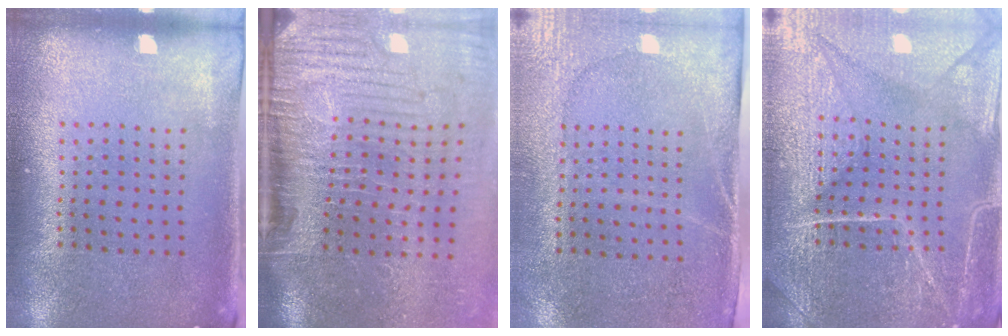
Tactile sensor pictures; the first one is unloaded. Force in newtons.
{"total": 5.1, "press": 4.2, "slide": 2.9}
{"total": 2.7, "press": 2.3, "slide": 1.4}
{"total": 7.2, "press": 7.1, "slide": 0.8}